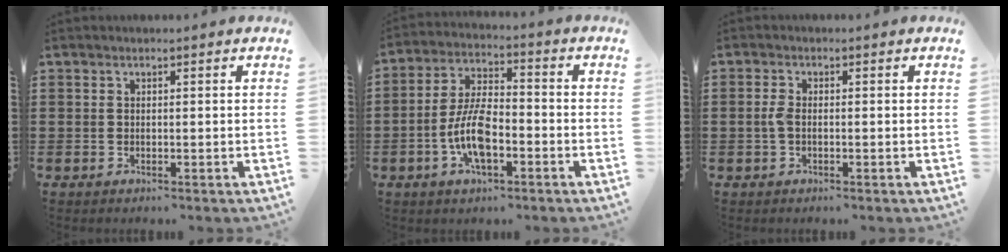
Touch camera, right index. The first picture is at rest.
{"total": 8.9, "force": [-2.9, 3.7, 7.5], "torque": [-0.174, -0.007, -0.059]}
{"total": 2.0, "force": [-0.4, 0.9, 1.8], "torque": [-0.049, -0.004, -0.013]}